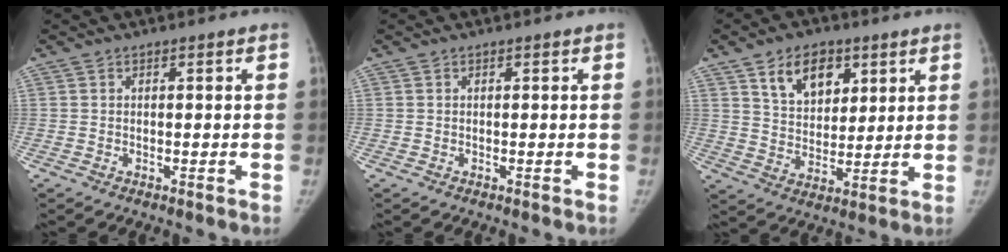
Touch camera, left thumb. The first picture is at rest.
{"total": 0.0}
{"total": 11.0, "force": [5.7, 7.0, 6.2], "torque": [-0.066, -0.031, 0.101]}